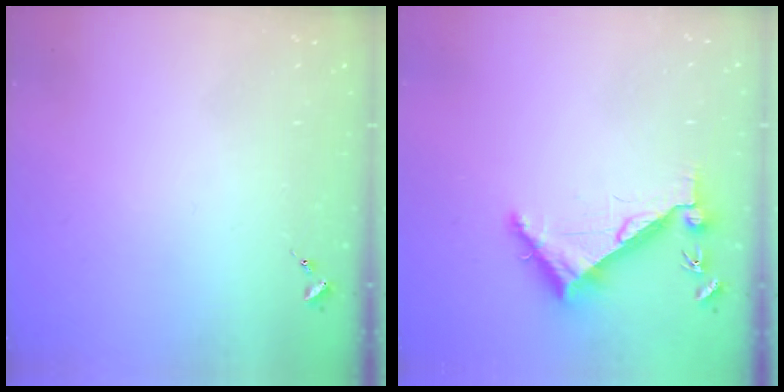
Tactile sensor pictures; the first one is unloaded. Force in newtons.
{"total": 6.4, "press": 6.4, "slide": 0.7}